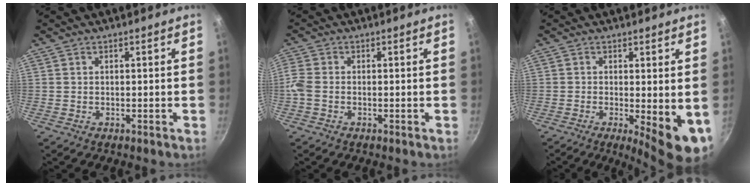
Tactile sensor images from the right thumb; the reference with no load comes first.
{"total": 2.7, "force": [-0.9, 1.6, 1.9], "torque": [-0.053, 0.004, -0.028]}
{"total": 8.9, "force": [-1.2, 2.6, 8.4], "torque": [-0.099, -0.011, -0.009]}